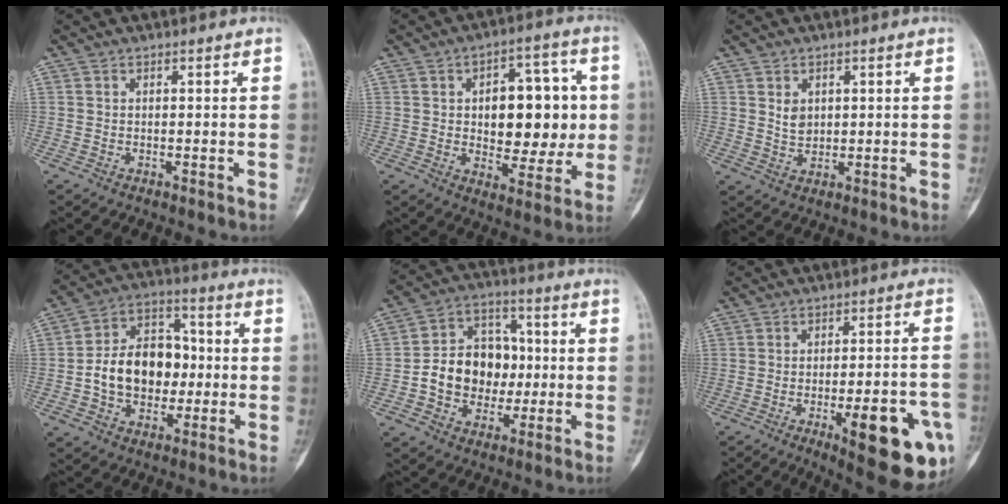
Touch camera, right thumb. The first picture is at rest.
{"total": 16.4, "force": [1.2, 9.5, 13.3], "torque": [-0.128, 0.014, 0.021]}
{"total": 3.2, "force": [1.0, 2.4, 1.8], "torque": [-0.018, -0.008, 0.023]}
{"total": 15.2, "force": [-1.3, 11.0, 10.4], "torque": [-0.139, 0.037, -0.023]}
{"total": 14.4, "force": [-1.1, 11.6, 8.6], "torque": [-0.094, 0.035, -0.019]}
{"total": 18.6, "force": [-7.1, 5.2, 16.4], "torque": [-0.171, 0.016, -0.082]}